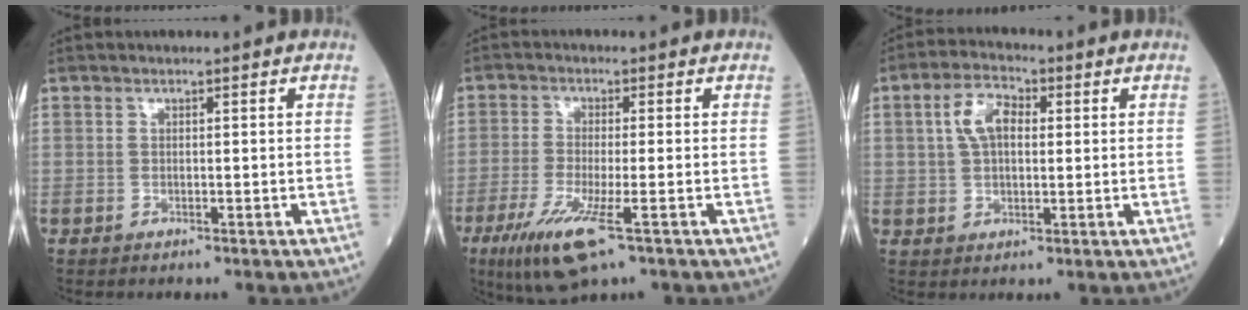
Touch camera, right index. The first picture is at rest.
{"total": 7.2, "force": [-3.9, 1.0, 5.9], "torque": [-0.125, -0.021, -0.069]}
{"total": 6.3, "force": [1.6, 3.2, 5.2], "torque": [-0.105, 0.018, 0.029]}